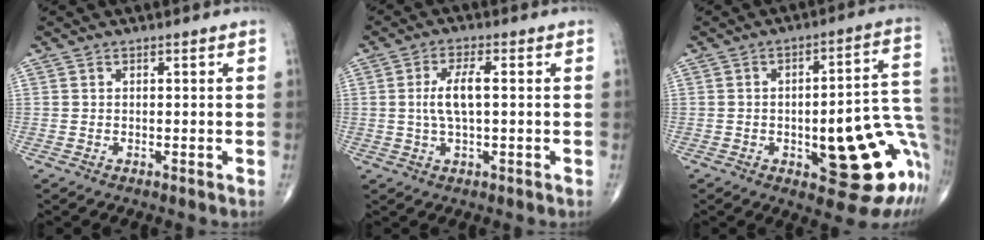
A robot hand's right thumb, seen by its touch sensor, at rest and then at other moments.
{"total": 5.8, "force": [0.4, 1.8, 5.5], "torque": [-0.124, 0.005, 0.006]}
{"total": 22.1, "force": [-5.6, 7.7, 20.0], "torque": [-0.186, 0.033, -0.052]}